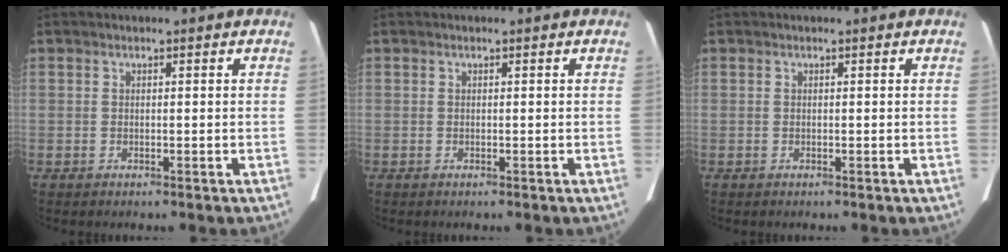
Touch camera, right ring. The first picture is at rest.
{"total": 0.0}
{"total": 0.0}